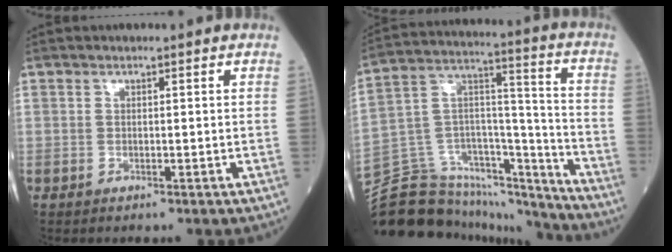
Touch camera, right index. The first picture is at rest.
{"total": 23.7, "force": [-22.0, 6.2, 6.0], "torque": [-0.142, 0.055, -0.355]}